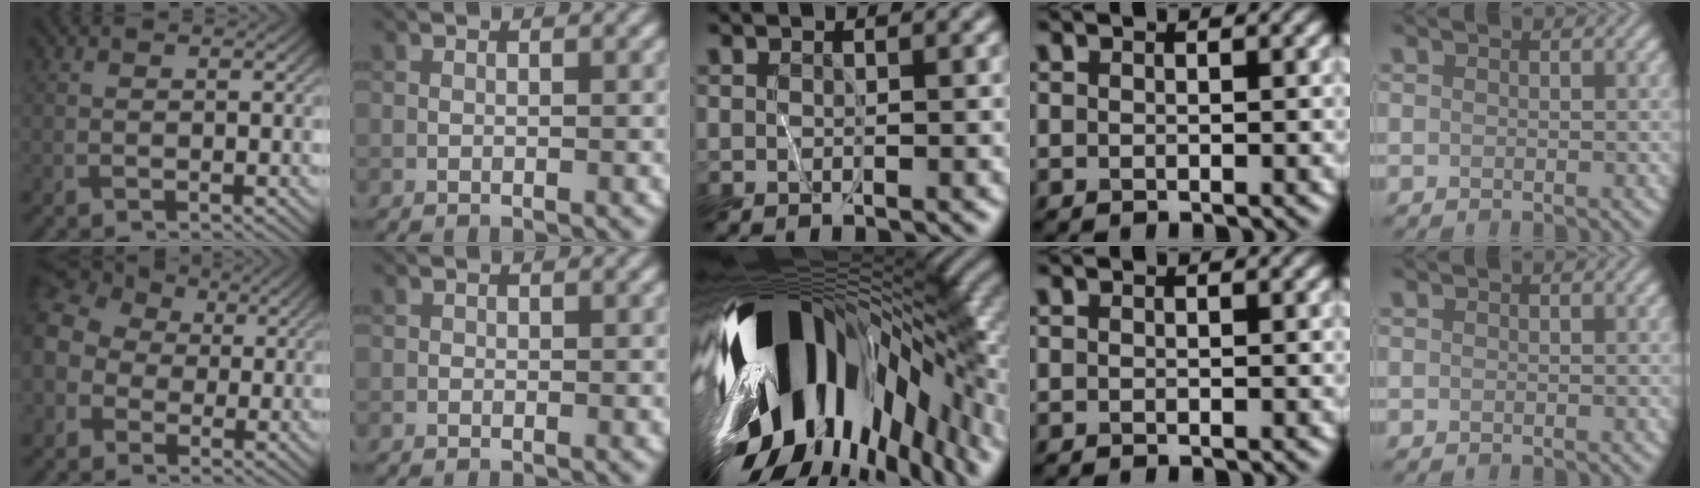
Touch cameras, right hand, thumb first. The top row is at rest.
{"thumb": {"total": 10.6, "force": [-0.4, 9.2, 5.2], "torque": [-0.156, -0.003, -0.041]}, "middle": {"total": 18.1, "force": [-3.8, 8.9, 15.3], "torque": [-0.280, -0.041, -0.055]}}